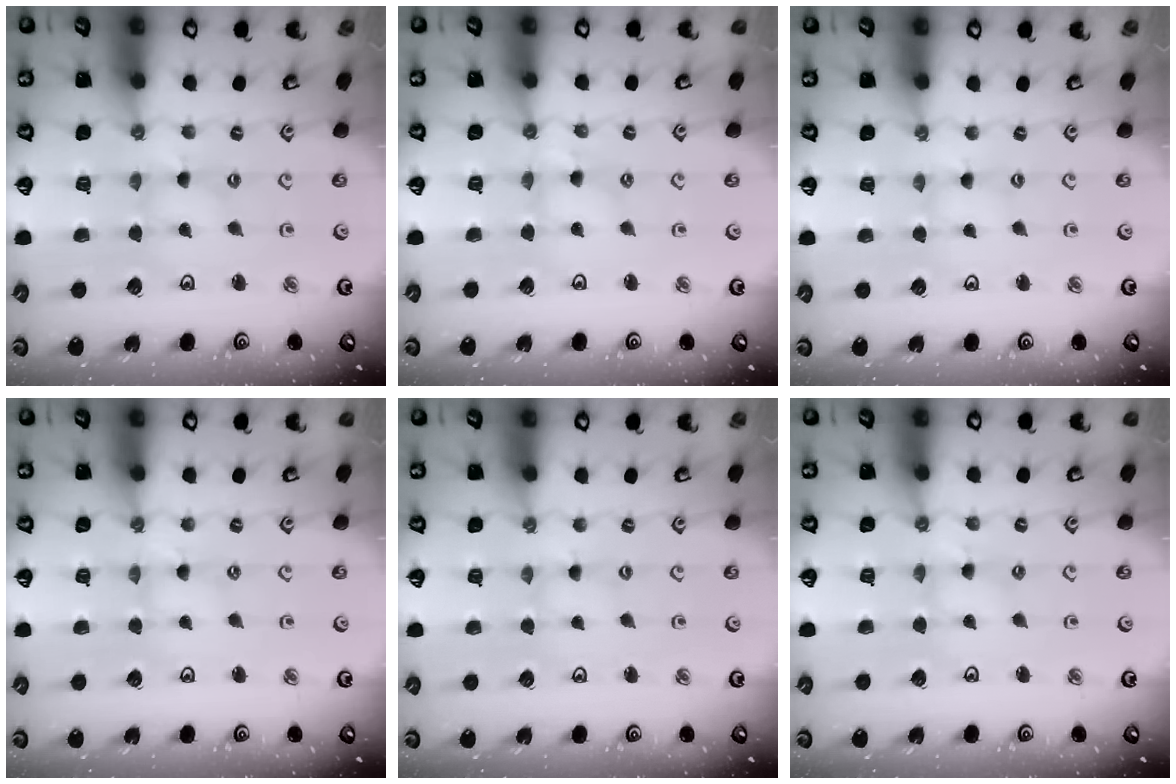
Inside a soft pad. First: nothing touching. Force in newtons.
{"total": 2.7, "press": 2.7, "slide": 0.3}
{"total": 0.0}
{"total": 0.7, "press": 0.7, "slide": 0.2}
{"total": 0.0}
{"total": 0.9, "press": 0.8, "slide": 0.2}